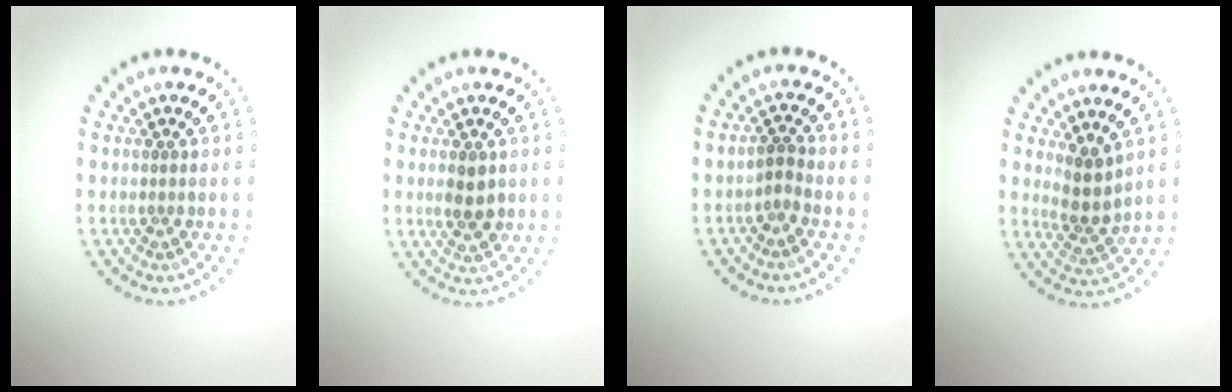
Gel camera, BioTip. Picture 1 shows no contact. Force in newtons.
{"total": 2.3, "press": 2.3, "slide": 0.1}
{"total": 1.1, "press": 0.8, "slide": 0.8}
{"total": 2.5, "press": 2.0, "slide": 1.5}